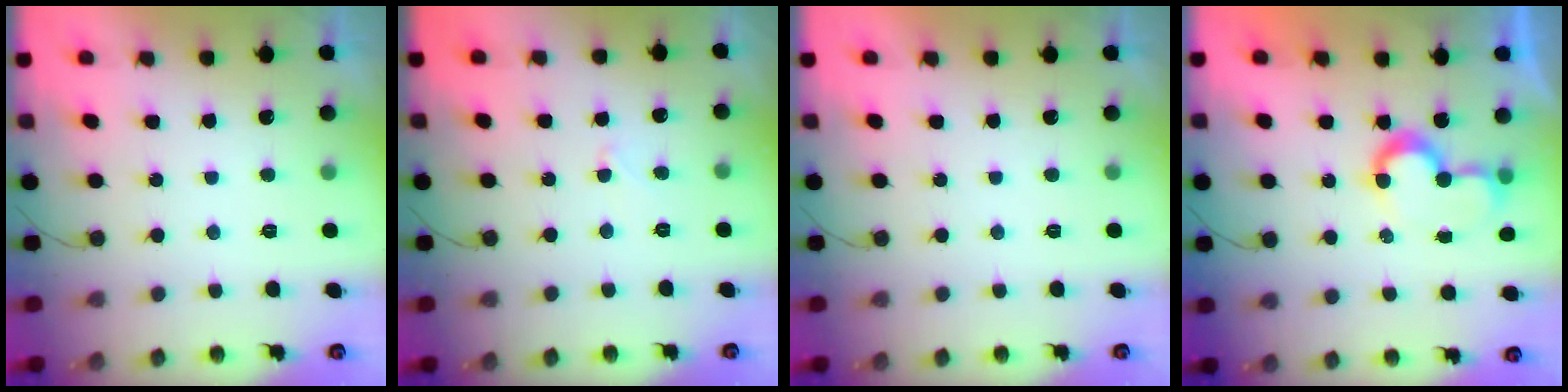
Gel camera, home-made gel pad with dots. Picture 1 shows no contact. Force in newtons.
{"total": 2.0, "press": 2.0, "slide": 0.2}
{"total": 1.7, "press": 1.7, "slide": 0.0}
{"total": 8.4, "press": 8.4, "slide": 0.7}